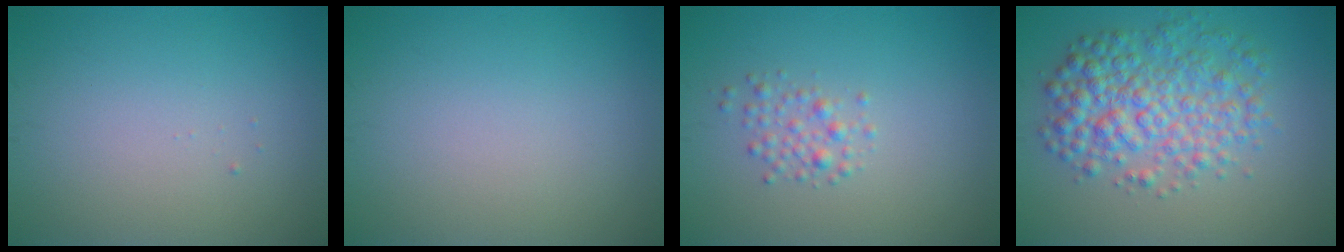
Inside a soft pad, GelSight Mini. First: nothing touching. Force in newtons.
{"total": 0.0}
{"total": 1.6, "press": 1.6, "slide": 0.1}
{"total": 6.1, "press": 6.0, "slide": 0.1}